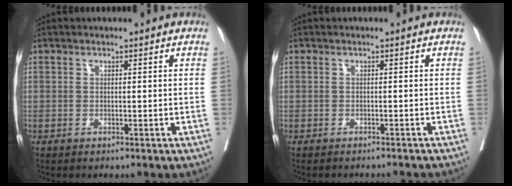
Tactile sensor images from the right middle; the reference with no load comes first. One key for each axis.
{"total": 5.8, "fx": -5.5, "fy": 0.4, "fz": 1.6, "tx": -0.018, "ty": -0.013, "tz": -0.060}